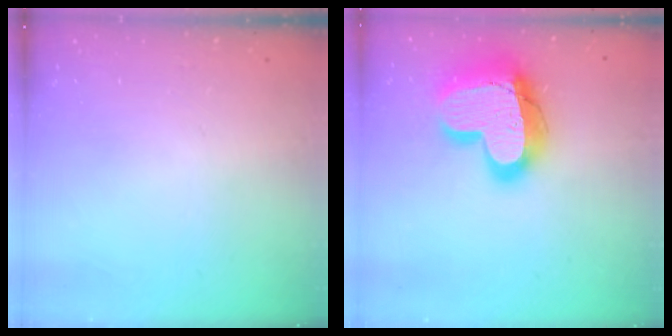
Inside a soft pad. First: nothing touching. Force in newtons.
{"total": 23.4, "press": 23.3, "slide": 1.9}